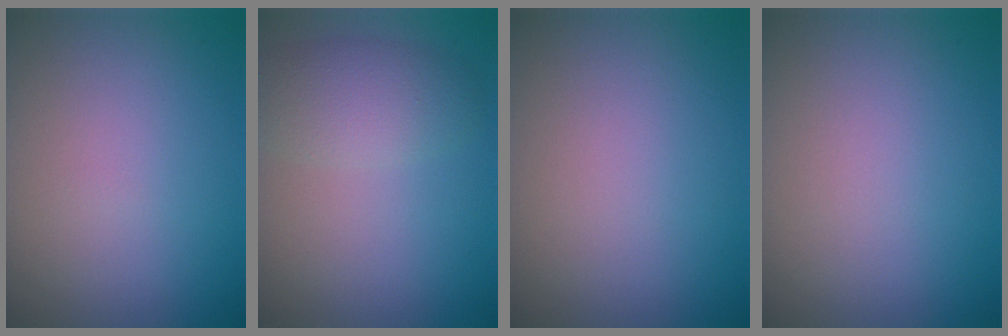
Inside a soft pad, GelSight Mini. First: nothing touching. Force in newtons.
{"total": 3.3, "press": 3.3, "slide": 0.1}
{"total": 0.0}
{"total": 0.0}